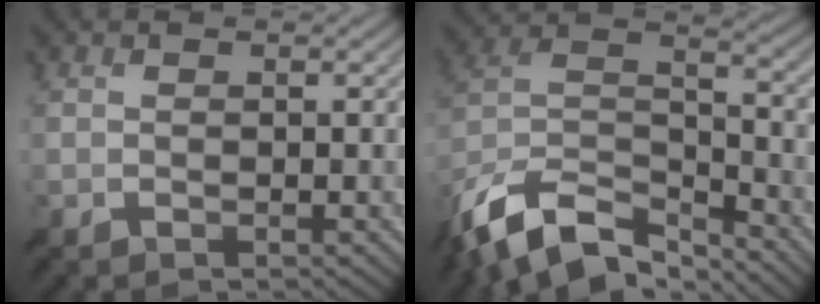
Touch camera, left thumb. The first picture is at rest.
{"total": 14.5, "force": [-10.9, 5.8, 7.5], "torque": [-0.187, -0.009, -0.199]}